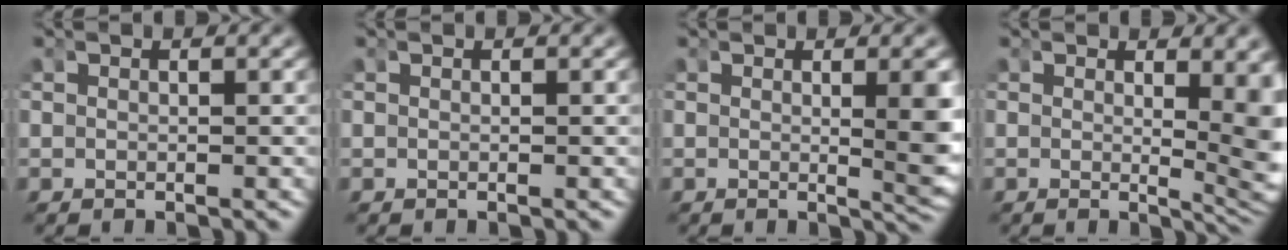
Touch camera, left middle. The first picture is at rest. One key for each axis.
{"total": 0.0}
{"total": 3.1, "fx": 0.1, "fy": 0.3, "fz": 3.1, "tx": -0.037, "ty": -0.012, "tz": 0.003}
{"total": 4.4, "fx": 0.1, "fy": 0.9, "fz": 4.3, "tx": -0.044, "ty": -0.022, "tz": 0.007}